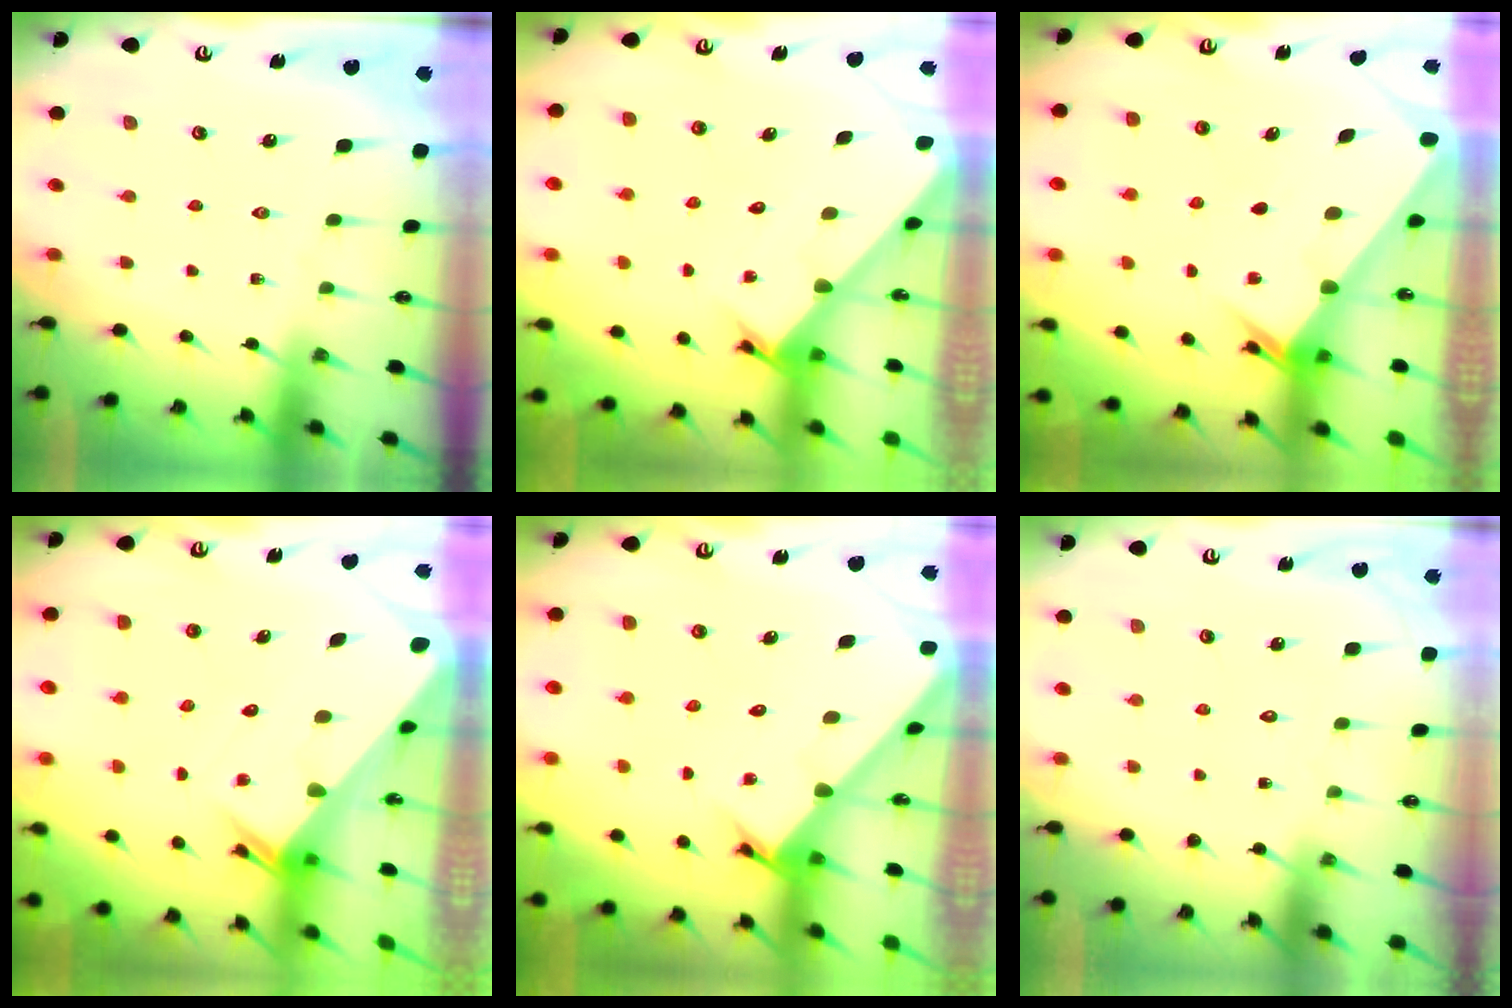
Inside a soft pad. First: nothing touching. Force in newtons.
{"total": 2.4, "press": 2.4, "slide": 0.0}
{"total": 2.8, "press": 2.8, "slide": 0.2}
{"total": 4.9, "press": 4.9, "slide": 0.4}
{"total": 3.1, "press": 3.1, "slide": 0.3}
{"total": 1.5, "press": 1.5, "slide": 0.1}